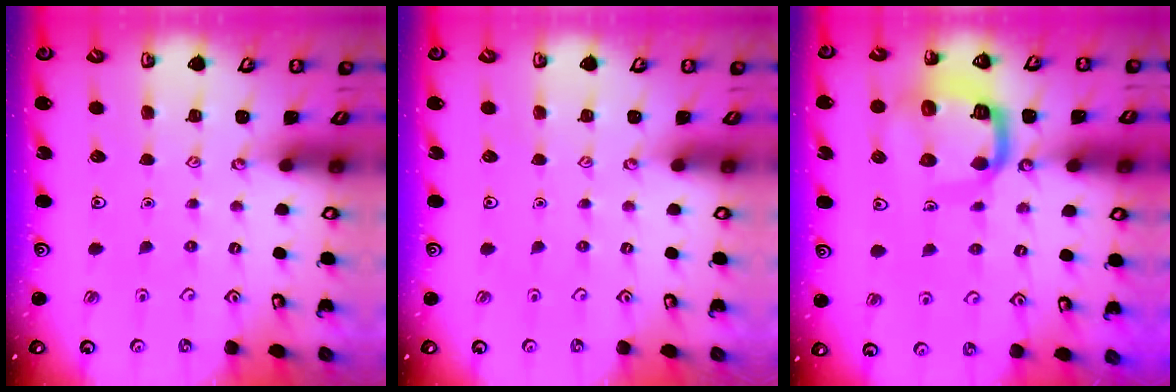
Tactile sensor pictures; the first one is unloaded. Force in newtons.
{"total": 0.0}
{"total": 13.5, "press": 13.5, "slide": 1.5}